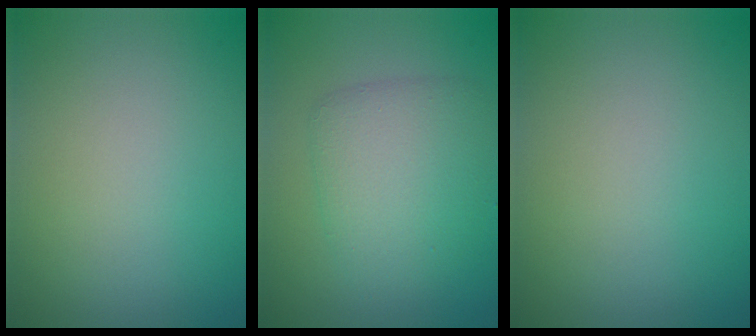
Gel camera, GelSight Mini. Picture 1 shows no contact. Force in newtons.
{"total": 4.2, "press": 4.2, "slide": 0.1}
{"total": 0.0}